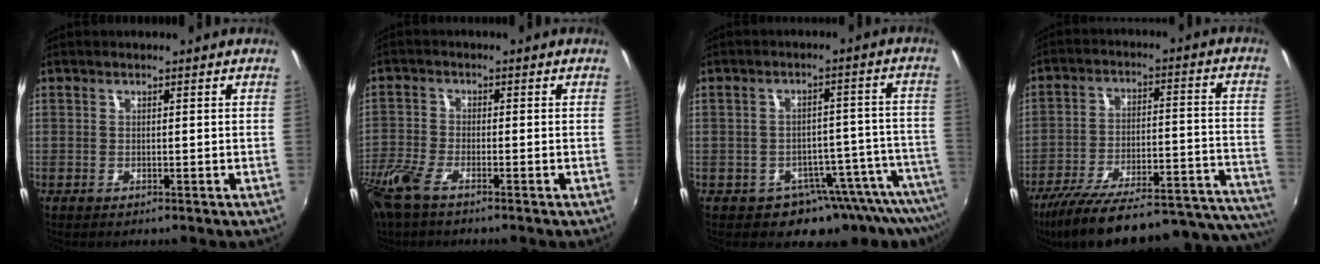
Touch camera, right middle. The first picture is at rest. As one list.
[{"total": 7.6, "force": [-5.5, 2.2, 4.7], "torque": [-0.123, -0.025, -0.114]}, {"total": 11.6, "force": [-9.5, 5.7, 3.6], "torque": [-0.048, 0.014, -0.106]}, {"total": 32.1, "force": [-27.9, 6.3, 14.5], "torque": [-0.205, -0.029, -0.375]}]